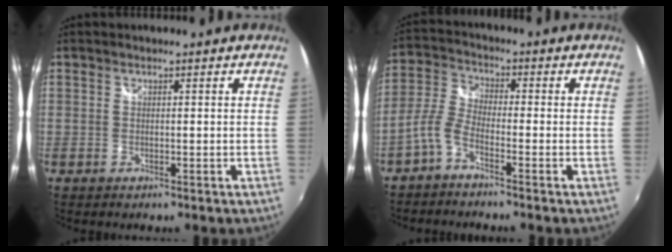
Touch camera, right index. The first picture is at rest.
{"total": 4.6, "force": [-2.8, 1.7, 3.2], "torque": [-0.085, 0.015, -0.063]}